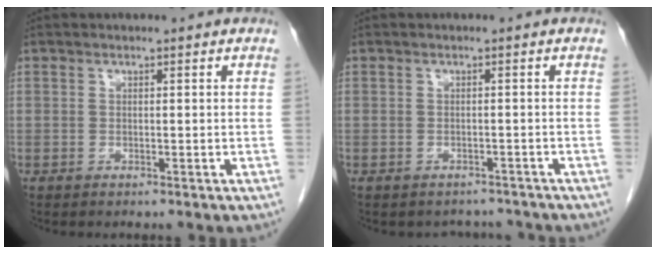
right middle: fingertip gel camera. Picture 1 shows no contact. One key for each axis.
{"total": 3.1, "fx": -2.8, "fy": 1.3, "fz": -0.3, "tx": 0.005, "ty": 0.005, "tz": -0.037}